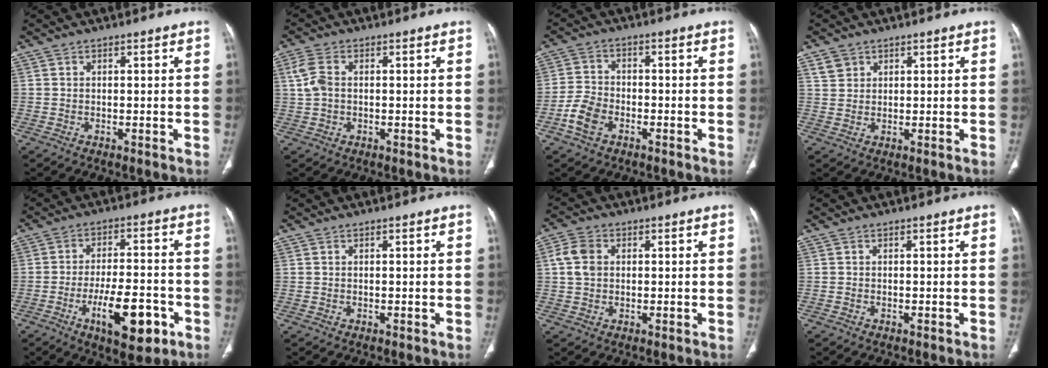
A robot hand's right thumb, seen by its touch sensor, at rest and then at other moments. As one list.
[{"total": 4.5, "force": [0.6, 3.0, 3.3], "torque": [-0.084, 0.008, 0.009]}, {"total": 6.0, "force": [-2.9, 3.8, 3.5], "torque": [-0.072, 0.015, -0.059]}, {"total": 2.9, "force": [1.7, 2.2, 0.7], "torque": [0.000, -0.006, 0.032]}, {"total": 12.9, "force": [-5.4, 4.9, 10.6], "torque": [-0.164, 0.020, -0.079]}, {"total": 0.0}, {"total": 5.0, "force": [0.8, 3.8, 3.2], "torque": [-0.063, 0.007, 0.013]}, {"total": 0.0}]